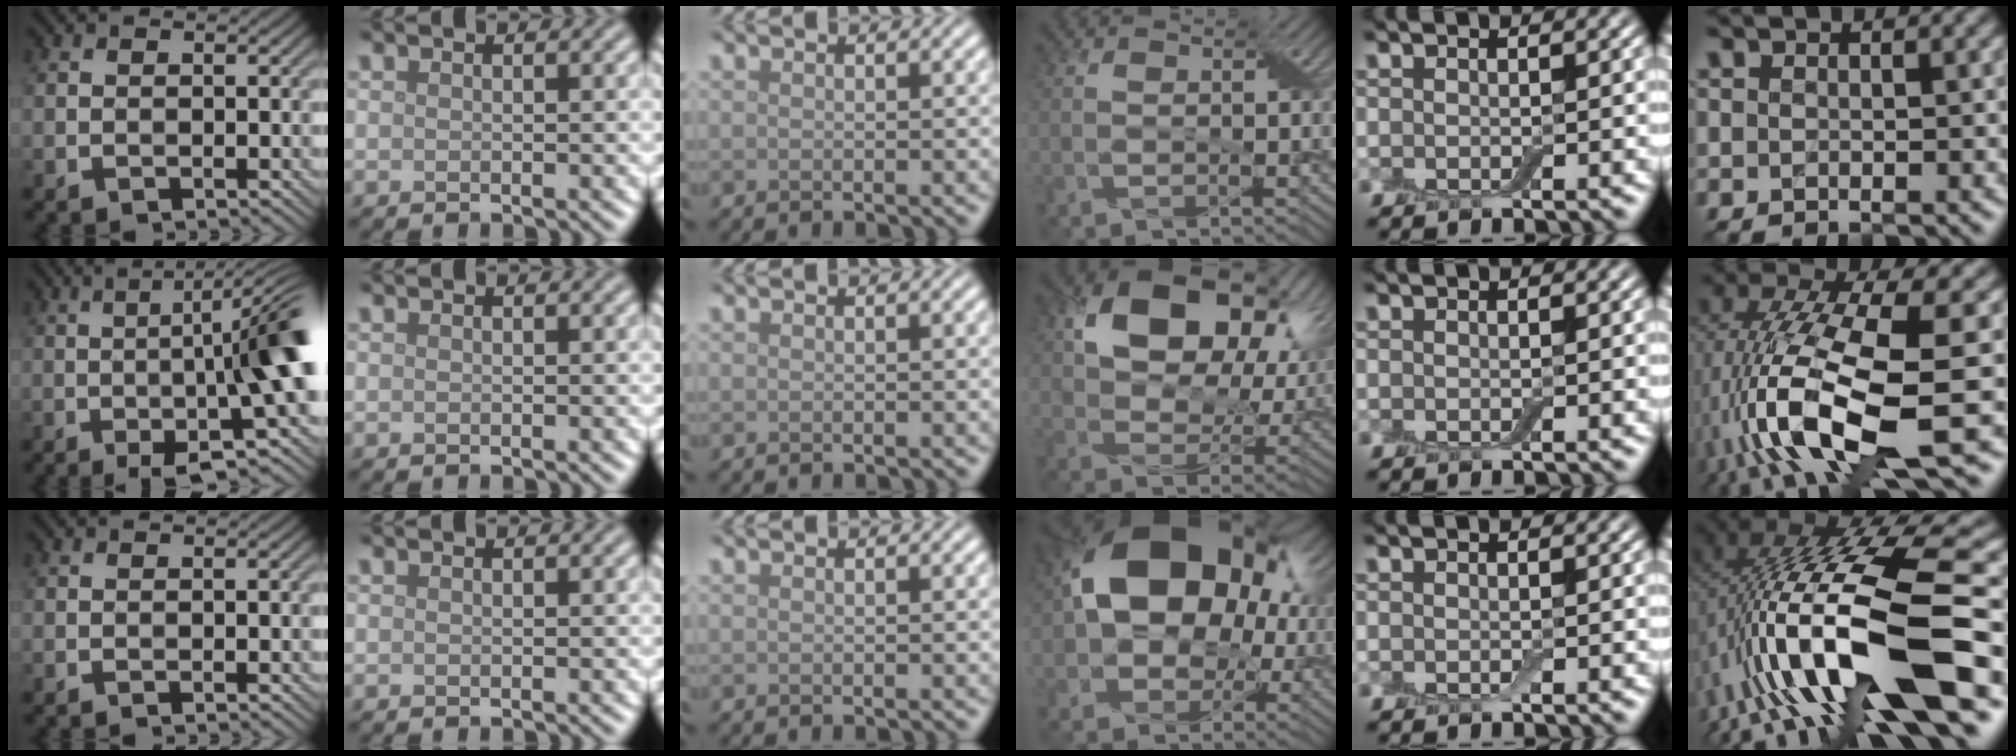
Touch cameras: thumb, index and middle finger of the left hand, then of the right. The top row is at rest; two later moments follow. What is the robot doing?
{"motion": "extract", "object": "airpods case & airpods"}